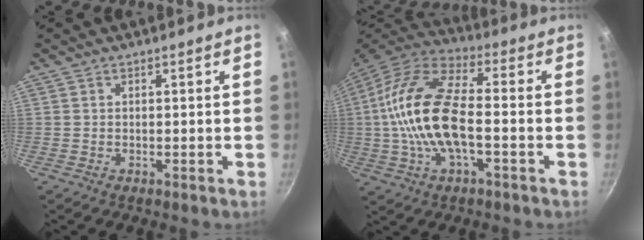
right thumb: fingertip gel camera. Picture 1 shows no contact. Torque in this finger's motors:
{"motor_torque": [-0.46, 1.44, 2.23, -0.02, 0.54]}